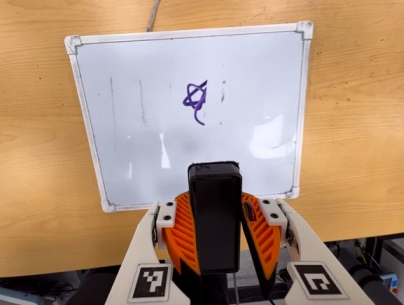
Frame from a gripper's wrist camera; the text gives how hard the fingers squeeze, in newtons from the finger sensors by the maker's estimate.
{"total": 9.9, "left": 10.2, "right": 9.6}